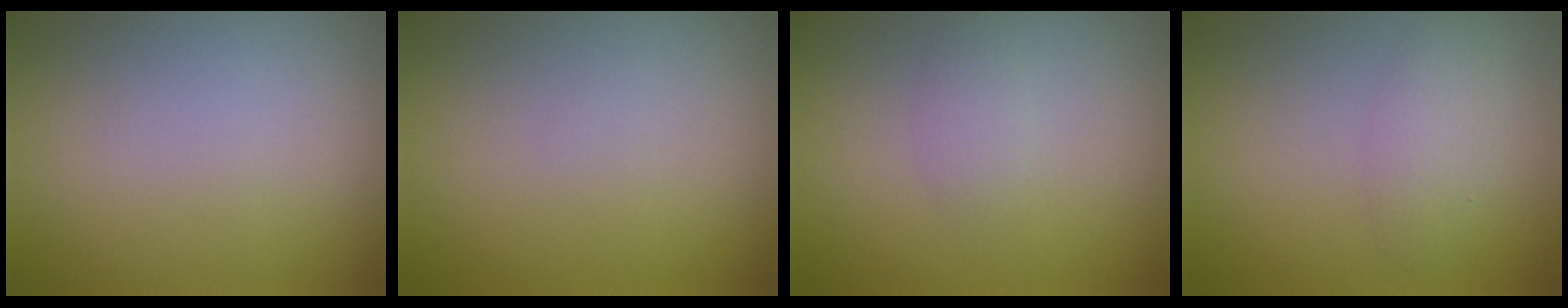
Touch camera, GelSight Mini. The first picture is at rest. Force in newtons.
{"total": 0.0}
{"total": 1.2, "press": 1.2, "slide": 0.0}
{"total": 2.0, "press": 2.0, "slide": 0.1}